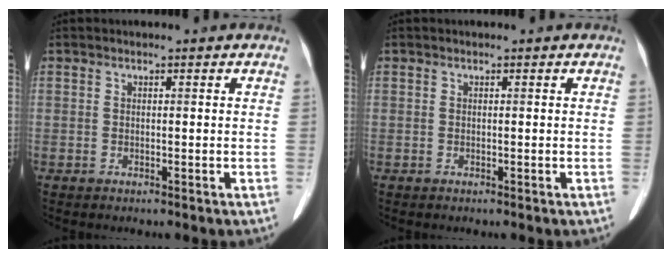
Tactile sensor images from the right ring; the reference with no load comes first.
{"total": 0.0}